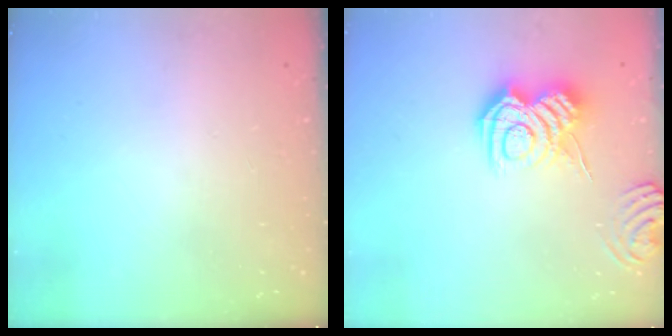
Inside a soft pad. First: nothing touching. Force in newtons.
{"total": 9.6, "press": 9.6, "slide": 0.4}